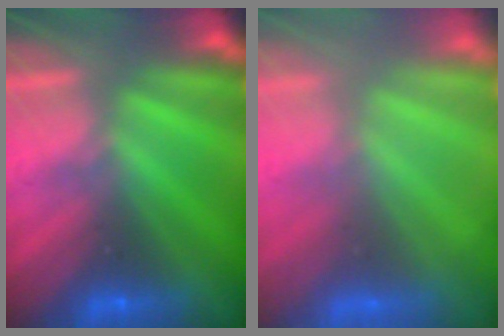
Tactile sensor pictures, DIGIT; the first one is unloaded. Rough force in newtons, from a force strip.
{"total": 7.4}